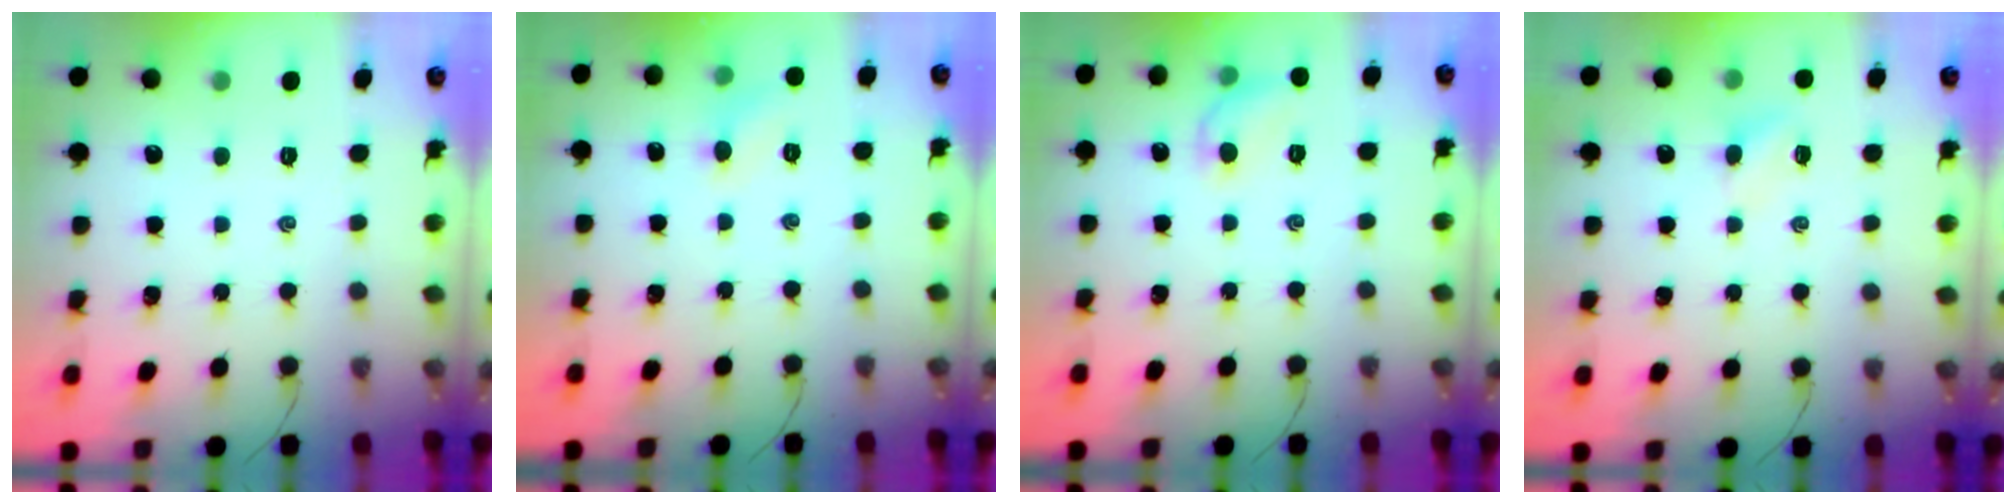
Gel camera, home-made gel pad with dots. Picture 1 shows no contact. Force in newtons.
{"total": 5.2, "press": 4.9, "slide": 1.6}
{"total": 7.4, "press": 7.3, "slide": 1.1}
{"total": 3.6, "press": 3.4, "slide": 1.1}